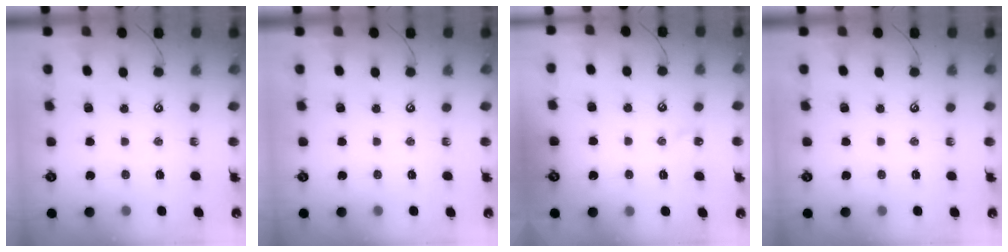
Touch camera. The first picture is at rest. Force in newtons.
{"total": 0.0}
{"total": 2.2, "press": 2.1, "slide": 0.6}
{"total": 0.0}